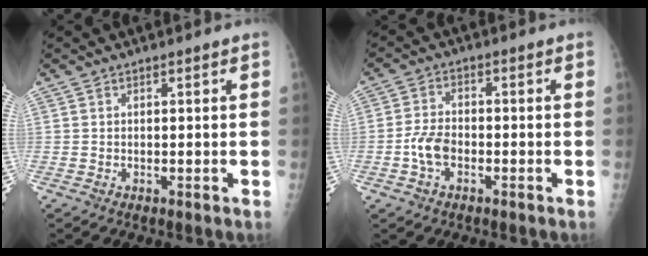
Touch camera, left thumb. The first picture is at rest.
{"total": 5.4, "force": [-1.9, 3.3, 3.8], "torque": [-0.076, 0.015, -0.039]}